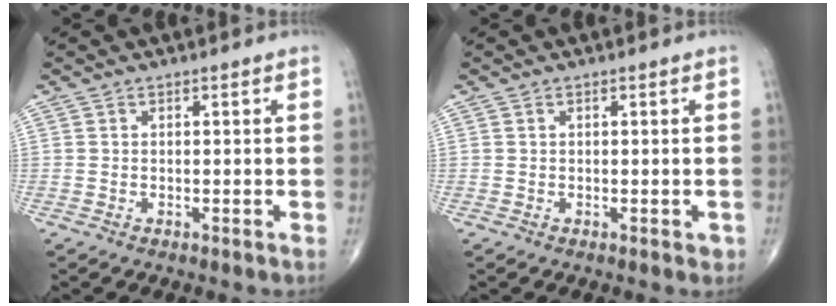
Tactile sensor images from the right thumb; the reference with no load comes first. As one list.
[{"total": 0.9, "force": [-0.1, 0.5, 0.7], "torque": [-0.008, 0.000, 0.000]}]